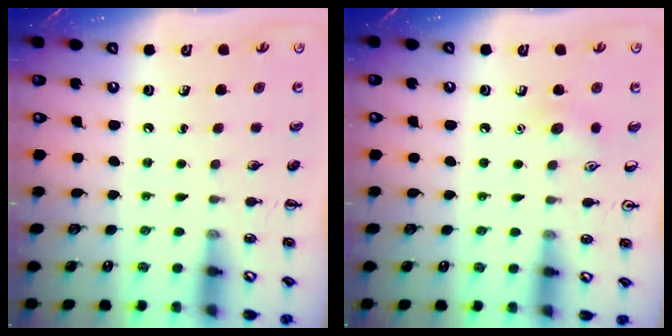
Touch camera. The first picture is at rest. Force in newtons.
{"total": 7.3, "press": 7.1, "slide": 1.8}